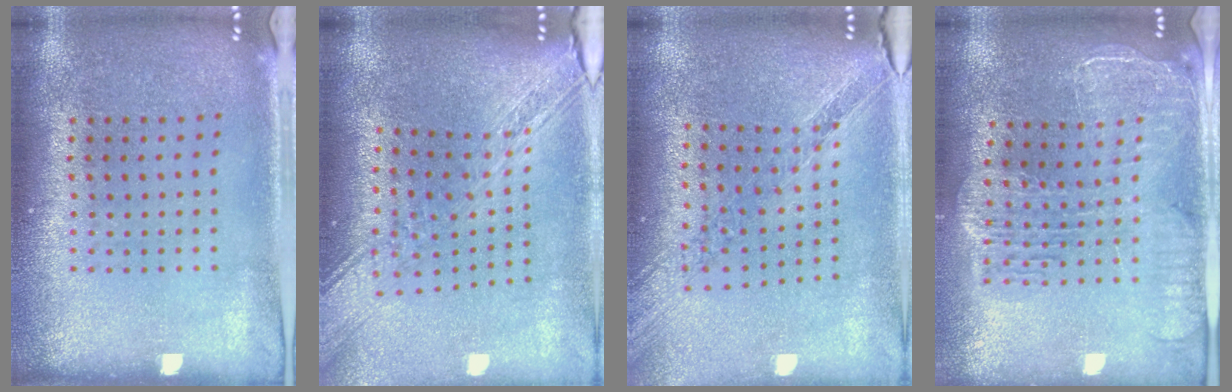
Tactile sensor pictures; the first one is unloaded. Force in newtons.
{"total": 3.1, "press": 2.3, "slide": 2.0}
{"total": 1.0, "press": 1.0, "slide": 0.2}
{"total": 2.3, "press": 2.0, "slide": 1.0}